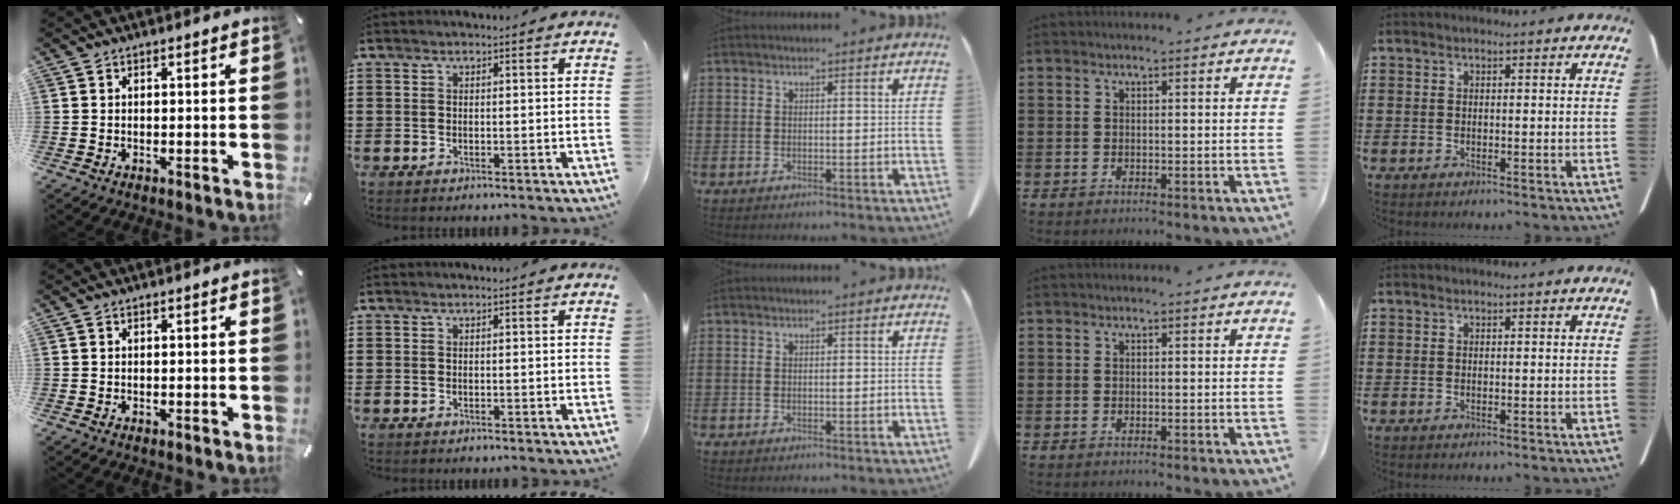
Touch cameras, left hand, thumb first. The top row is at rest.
{}